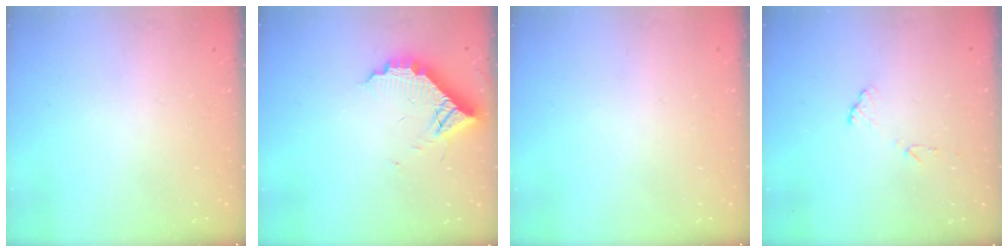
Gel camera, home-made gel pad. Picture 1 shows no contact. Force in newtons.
{"total": 10.3, "press": 10.3, "slide": 0.5}
{"total": 0.0}
{"total": 7.9, "press": 7.9, "slide": 0.5}